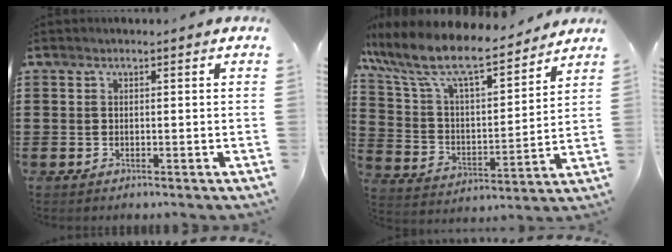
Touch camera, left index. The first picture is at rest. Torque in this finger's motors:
{"motor_torque": [1.09, -1.04, 0.62, 0.06]}